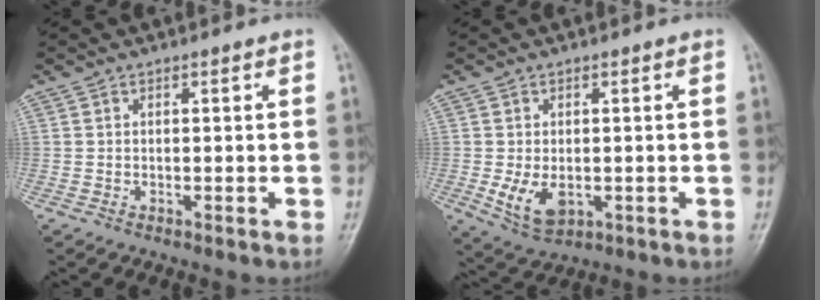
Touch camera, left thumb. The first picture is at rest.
{"total": 6.1, "force": [-1.0, 3.9, 4.6], "torque": [-0.075, -0.013, -0.007]}